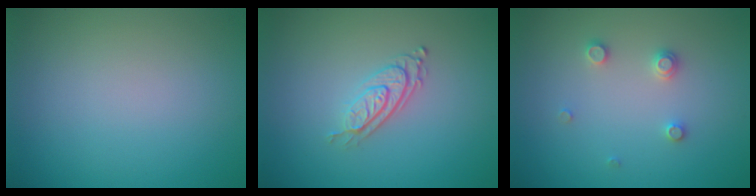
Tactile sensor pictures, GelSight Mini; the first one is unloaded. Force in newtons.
{"total": 2.8, "press": 2.1, "slide": 1.9}
{"total": 1.5, "press": 1.5, "slide": 0.2}